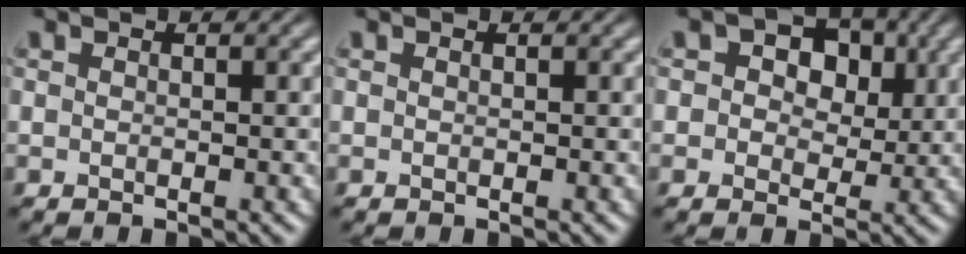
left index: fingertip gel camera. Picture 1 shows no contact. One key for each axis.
{"total": 0.0}
{"total": 5.5, "fx": 1.7, "fy": 3.8, "fz": 3.6, "tx": -0.042, "ty": 0.008, "tz": 0.003}